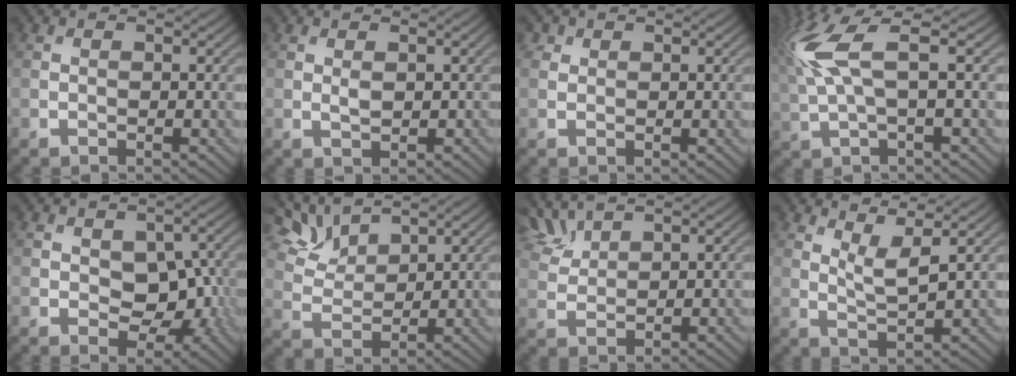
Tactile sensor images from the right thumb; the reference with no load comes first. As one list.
[{"total": 1.1, "force": [0.3, 0.6, 0.9], "torque": [-0.014, -0.005, 0.010]}, {"total": 1.2, "force": [0.8, 0.9, 0.1], "torque": [0.004, 0.000, 0.011]}, {"total": 7.9, "force": [2.5, 1.8, 7.3], "torque": [-0.176, 0.020, 0.049]}, {"total": 6.2, "force": [-0.1, 4.3, 4.5], "torque": [-0.069, -0.011, 0.003]}, {"total": 6.8, "force": [5.4, 2.3, 3.4], "torque": [-0.077, 0.008, 0.104]}, {"total": 4.2, "force": [3.6, 1.1, 1.8], "torque": [-0.053, 0.011, 0.078]}, {"total": 4.6, "force": [3.3, 0.7, 3.1], "torque": [-0.067, -0.008, 0.069]}]